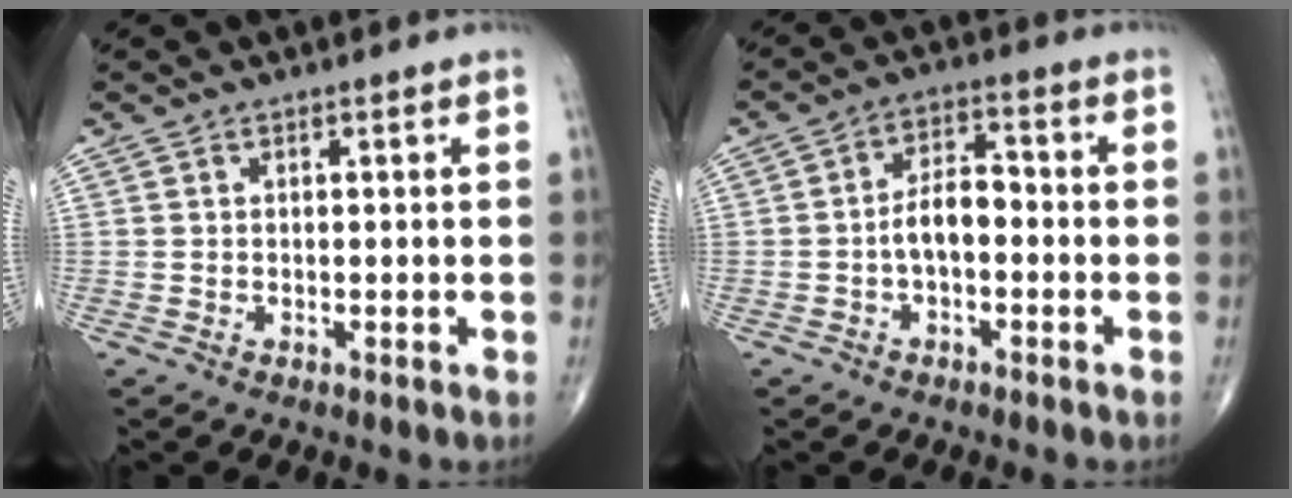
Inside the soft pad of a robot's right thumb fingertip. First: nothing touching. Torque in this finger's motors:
{"motor_torque": [1.14, 1.04, 0.91, -0.10, 0.04]}